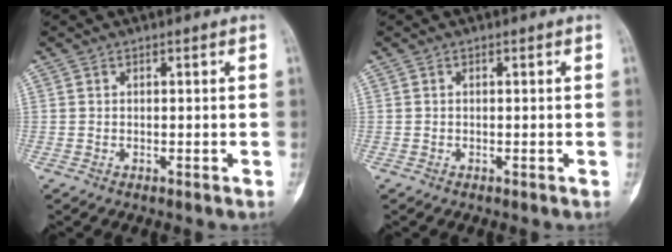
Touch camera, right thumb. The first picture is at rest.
{"total": 0.0}